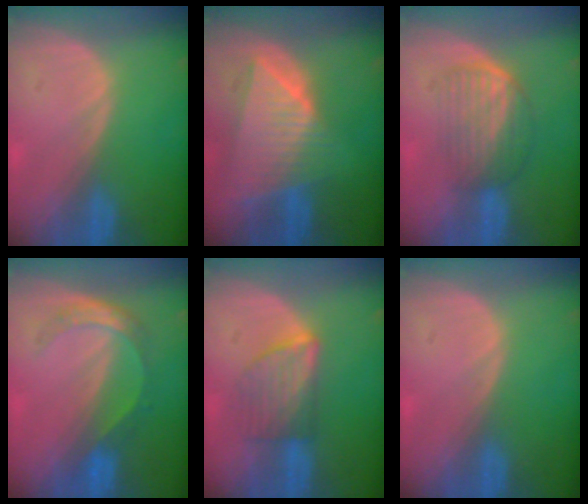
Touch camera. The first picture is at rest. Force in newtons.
{"total": 9.1, "press": 8.2, "slide": 4.1}
{"total": 6.7, "press": 5.8, "slide": 3.2}
{"total": 5.6, "press": 4.8, "slide": 2.8}
{"total": 5.9, "press": 5.8, "slide": 1.4}
{"total": 0.0}